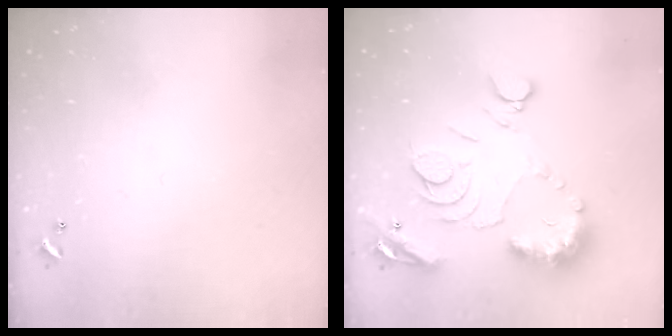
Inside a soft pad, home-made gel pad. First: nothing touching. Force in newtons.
{"total": 12.8, "press": 12.7, "slide": 1.3}